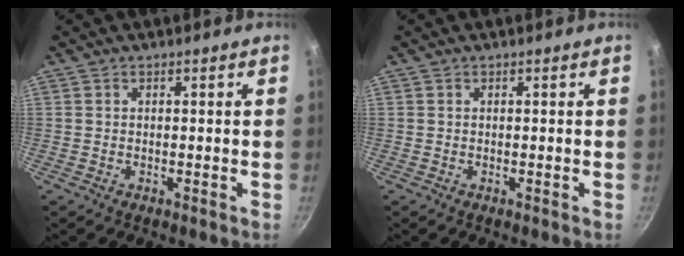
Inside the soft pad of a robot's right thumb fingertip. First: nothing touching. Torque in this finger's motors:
{"motor_torque": [-0.14, -0.02, 0.44, 0.09, 0.05]}